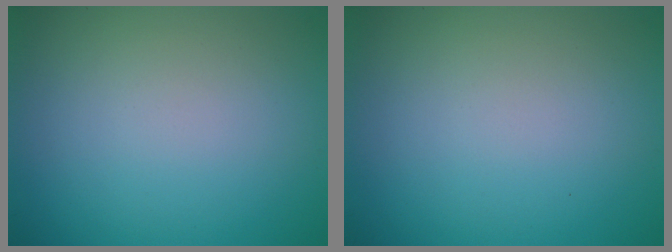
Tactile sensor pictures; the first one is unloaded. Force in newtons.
{"total": 0.0}